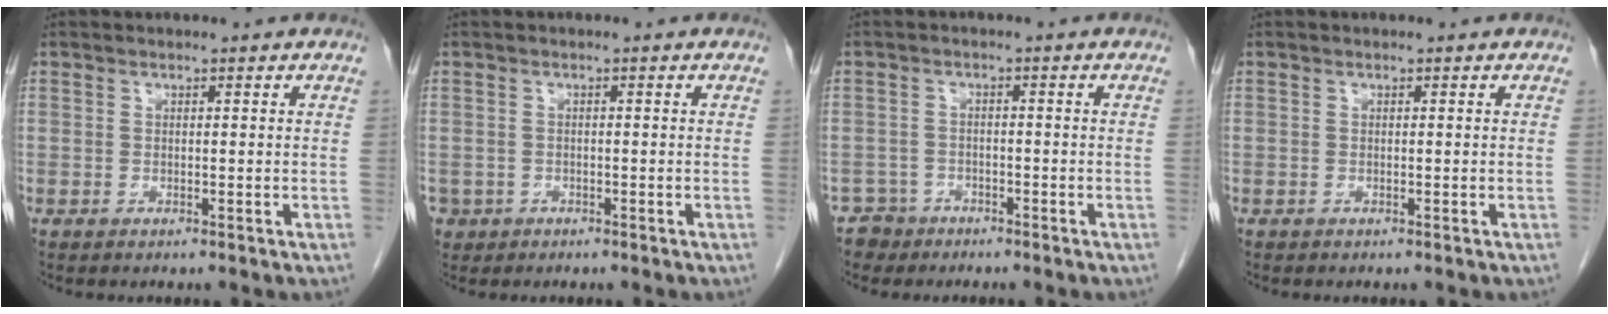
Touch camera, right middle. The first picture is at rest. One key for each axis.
{"total": 2.6, "fx": -1.4, "fy": 2.2, "fz": 0.2, "tx": -0.004, "ty": 0.005, "tz": -0.023}
{"total": 3.3, "fx": -2.4, "fy": 2.1, "fz": -0.8, "tx": 0.012, "ty": 0.008, "tz": -0.046}
{"total": 0.0}